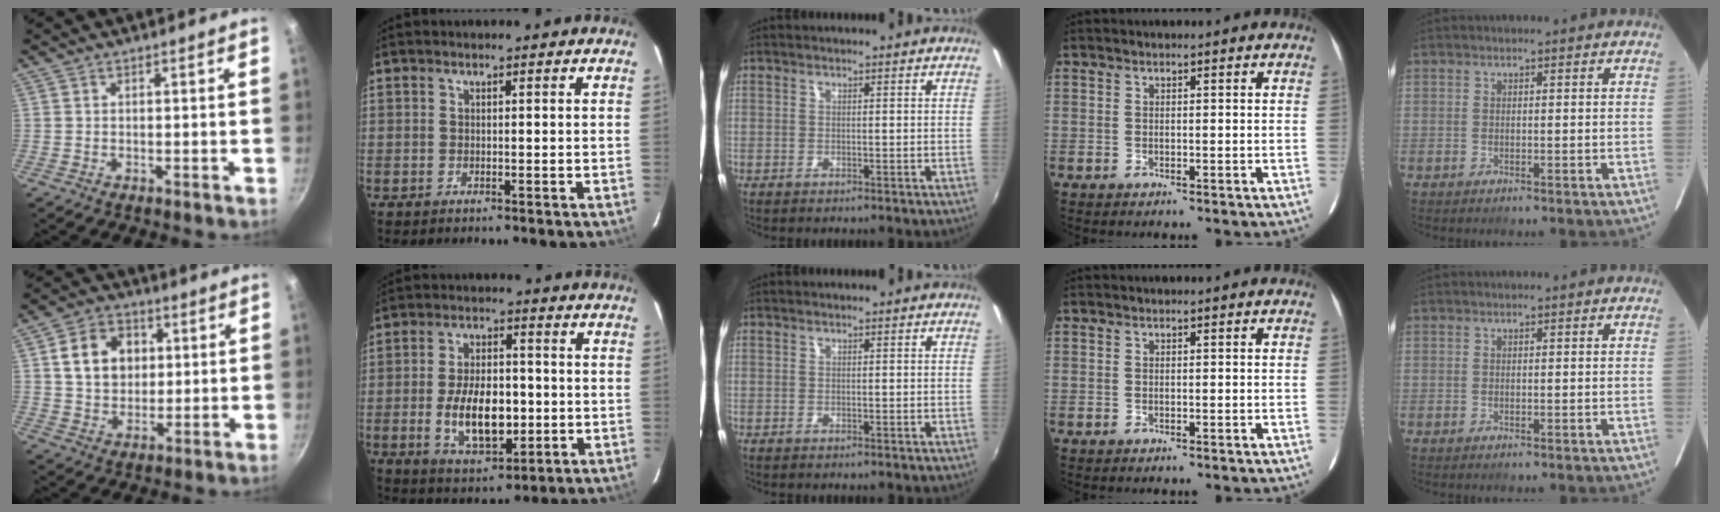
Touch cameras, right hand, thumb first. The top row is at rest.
{"thumb": {"total": 11.3, "force": [2.5, 9.0, 6.3], "torque": [-0.081, 0.006, 0.038]}, "index": {"total": 12.4, "force": [-2.3, 6.3, 10.5], "torque": [-0.198, 0.001, -0.028]}}